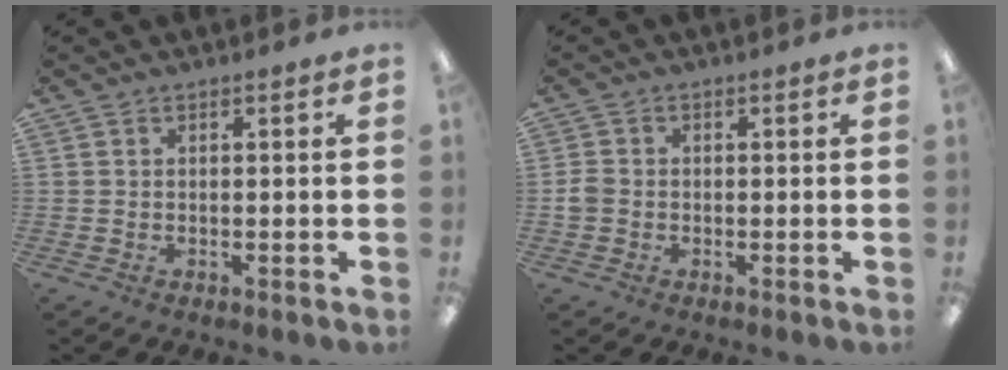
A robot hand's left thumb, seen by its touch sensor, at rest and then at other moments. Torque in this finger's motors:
{"motor_torque": [-0.27, 0.27, -0.26, 0.10, 0.00]}